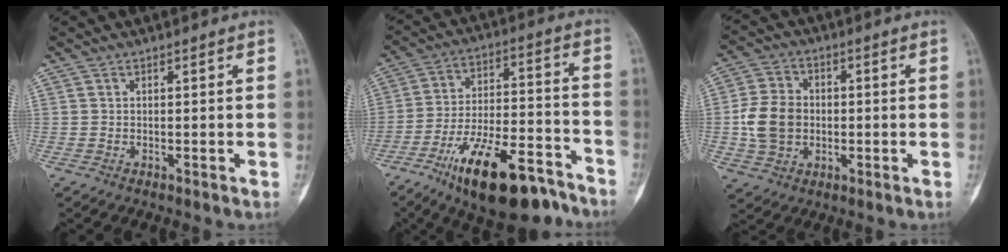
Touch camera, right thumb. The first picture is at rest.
{"total": 20.6, "force": [-13.2, 7.5, 13.9], "torque": [-0.218, 0.080, -0.217]}
{"total": 10.0, "force": [-0.8, 8.0, 6.0], "torque": [-0.097, 0.011, -0.015]}